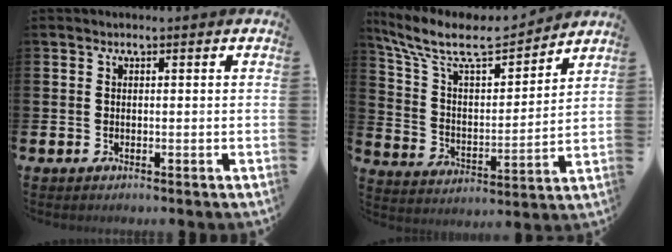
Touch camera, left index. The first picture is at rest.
{"total": 10.2, "force": [8.6, 3.1, 4.4], "torque": [-0.130, -0.049, 0.148]}